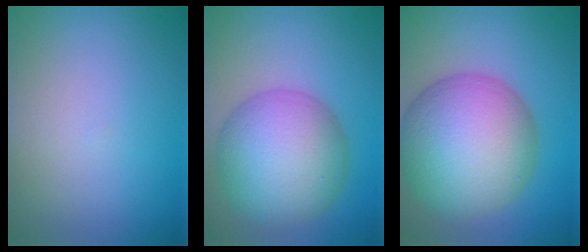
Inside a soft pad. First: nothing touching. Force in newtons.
{"total": 9.2, "press": 9.2, "slide": 0.2}
{"total": 11.2, "press": 11.2, "slide": 0.5}